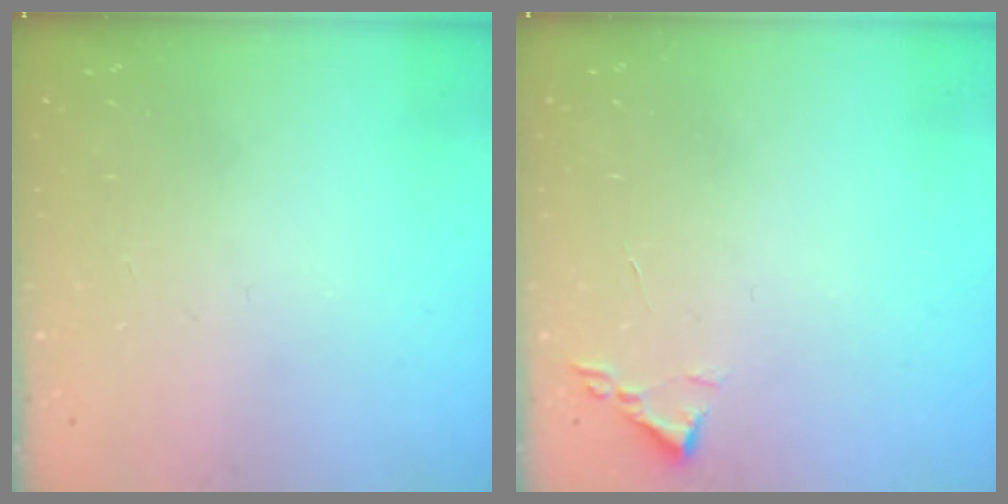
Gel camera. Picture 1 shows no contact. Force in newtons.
{"total": 1.8, "press": 1.7, "slide": 0.2}